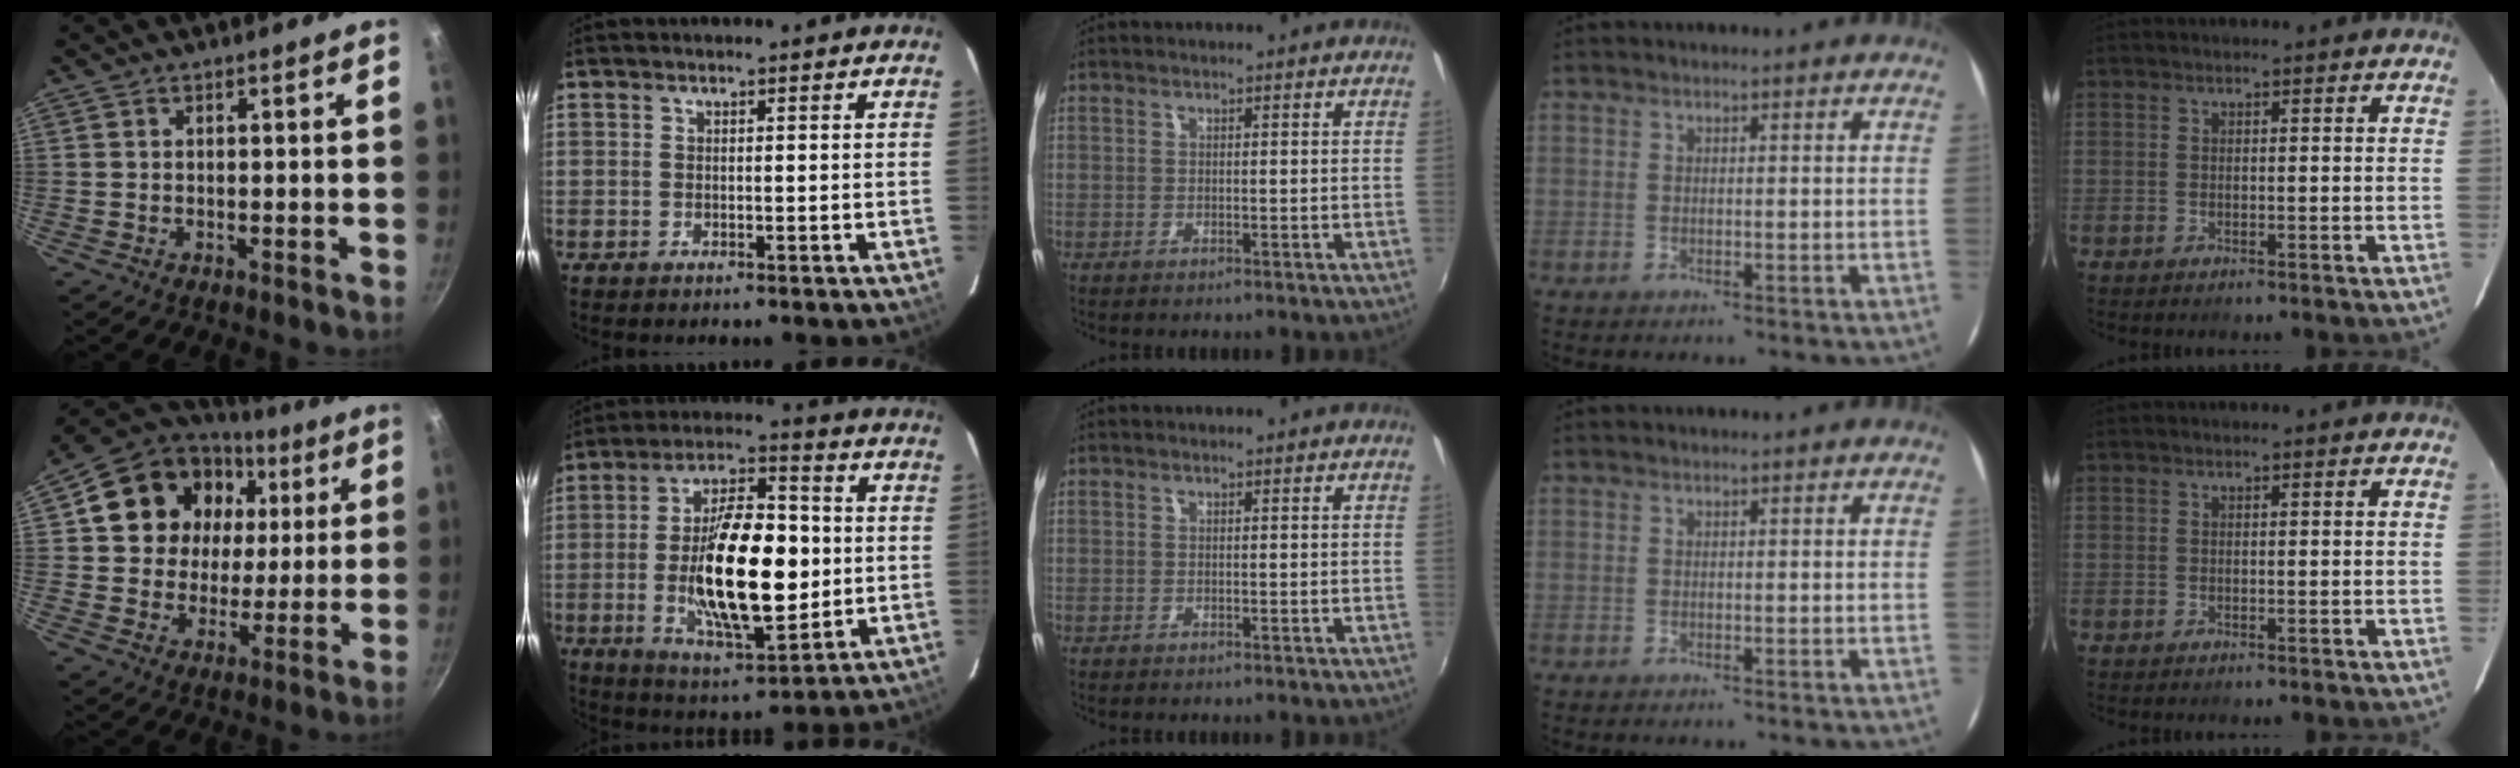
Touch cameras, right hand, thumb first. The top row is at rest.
{"thumb": {"total": 19.4, "force": [5.8, 15.8, 9.8], "torque": [-0.160, 0.008, 0.097]}, "index": {"total": 20.5, "force": [-1.5, 8.0, 18.8], "torque": [-0.333, 0.001, -0.016]}}